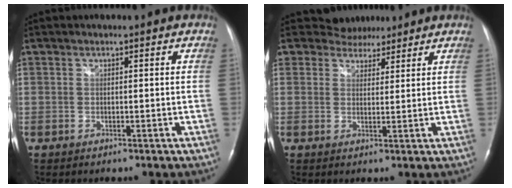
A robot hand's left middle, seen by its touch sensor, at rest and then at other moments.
{"total": 4.1, "force": [3.6, 1.9, -0.2], "torque": [0.003, 0.005, 0.055]}